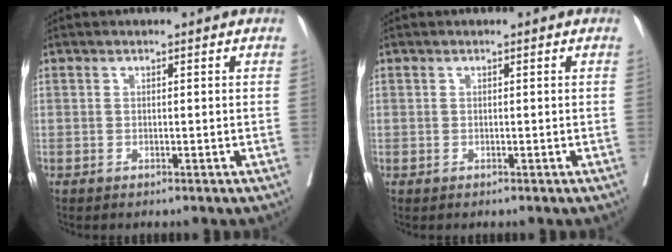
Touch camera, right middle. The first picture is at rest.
{"total": 0.0}